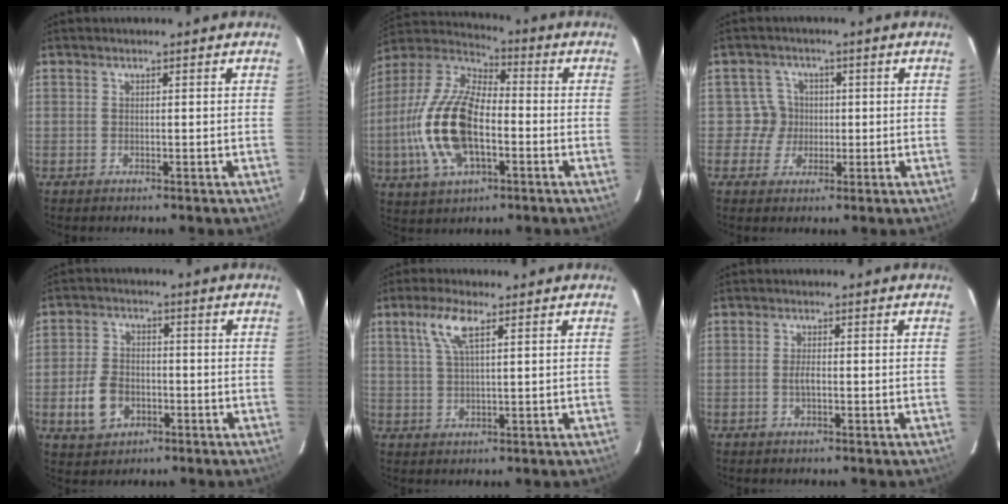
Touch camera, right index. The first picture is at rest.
{"total": 18.9, "force": [-3.8, 9.1, 16.2], "torque": [-0.349, 0.000, -0.075]}
{"total": 3.7, "force": [-0.1, 3.7, -0.2], "torque": [0.010, 0.010, -0.005]}
{"total": 7.8, "force": [-2.6, 5.8, 4.6], "torque": [-0.108, 0.011, -0.042]}
{"total": 5.7, "force": [2.8, 1.1, 4.9], "torque": [-0.102, 0.007, 0.056]}
{"total": 1.7, "force": [-0.4, 0.6, 1.6], "torque": [-0.032, 0.001, -0.008]}